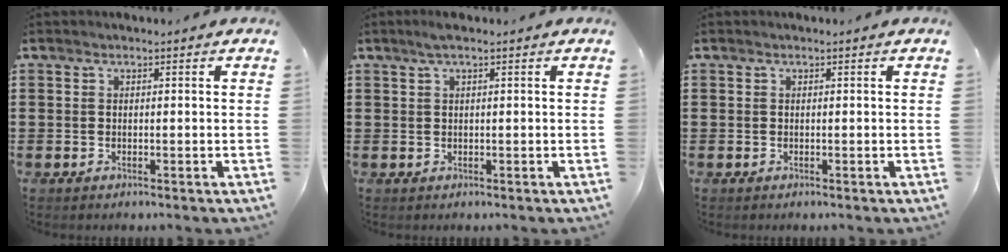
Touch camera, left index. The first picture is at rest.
{"total": 1.1, "force": [0.5, 0.0, 1.0], "torque": [-0.020, 0.001, 0.009]}
{"total": 0.0}